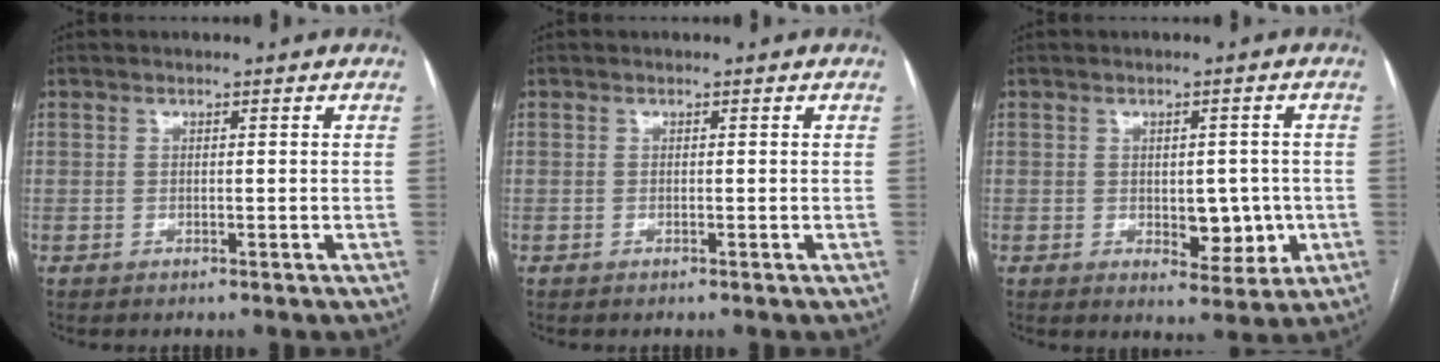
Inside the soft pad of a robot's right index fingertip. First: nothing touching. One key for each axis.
{"total": 0.0}
{"total": 6.2, "fx": -0.9, "fy": 3.3, "fz": 5.2, "tx": -0.058, "ty": 0.000, "tz": -0.002}